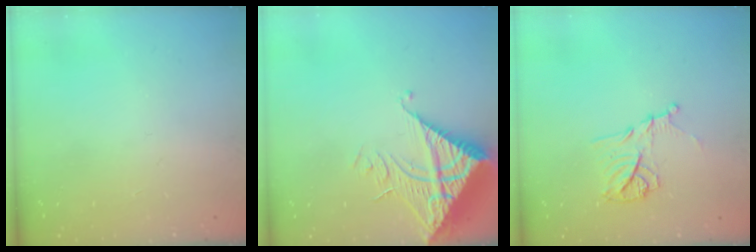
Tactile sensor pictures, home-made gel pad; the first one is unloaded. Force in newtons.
{"total": 11.5, "press": 11.5, "slide": 1.2}
{"total": 11.4, "press": 11.4, "slide": 0.3}